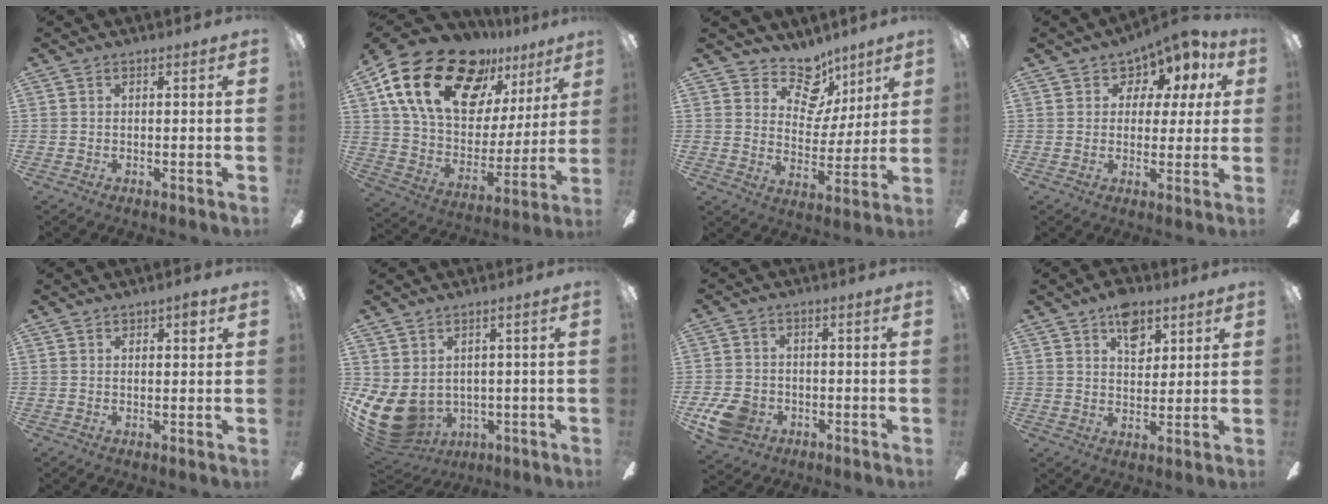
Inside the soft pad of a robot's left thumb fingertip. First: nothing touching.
{"total": 25.2, "force": [15.3, 13.4, 14.9], "torque": [-0.261, -0.087, 0.280]}
{"total": 12.1, "force": [8.4, 7.6, 4.4], "torque": [-0.068, -0.059, 0.158]}
{"total": 7.4, "force": [5.1, 4.8, 2.5], "torque": [-0.042, -0.035, 0.088]}
{"total": 2.8, "force": [1.6, 1.2, 2.0], "torque": [-0.025, -0.001, 0.024]}
{"total": 9.9, "force": [-1.1, 7.6, 6.2], "torque": [-0.175, -0.015, -0.017]}
{"total": 8.2, "force": [-3.4, 6.2, 4.2], "torque": [-0.095, 0.017, -0.064]}
{"total": 8.3, "force": [4.7, 5.1, 4.6], "torque": [-0.052, -0.014, 0.081]}